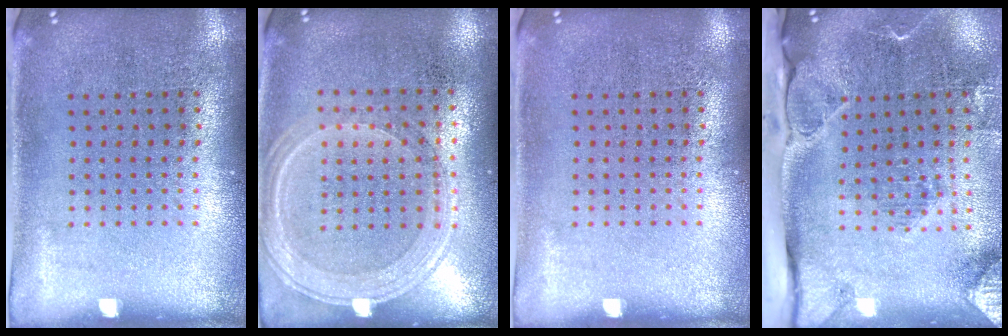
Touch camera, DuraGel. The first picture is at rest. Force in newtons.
{"total": 1.2, "press": 1.2, "slide": 0.3}
{"total": 0.0}
{"total": 3.0, "press": 2.3, "slide": 1.9}